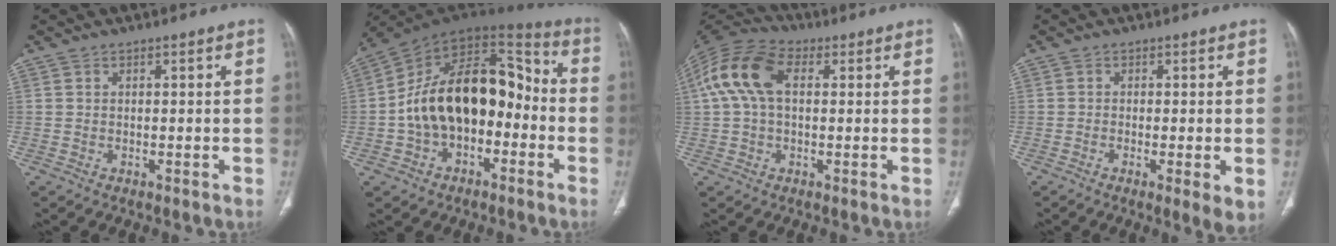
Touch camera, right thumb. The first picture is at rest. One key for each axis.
{"total": 21.5, "fx": -3.2, "fy": 13.4, "fz": 16.5, "tx": -0.244, "ty": 0.068, "tz": -0.055}
{"total": 12.7, "fx": 2.5, "fy": 7.8, "fz": 9.7, "tx": -0.206, "ty": 0.037, "tz": 0.041}
{"total": 4.5, "fx": -1.1, "fy": 0.8, "fz": 4.2, "tx": -0.075, "ty": -0.014, "tz": -0.020}